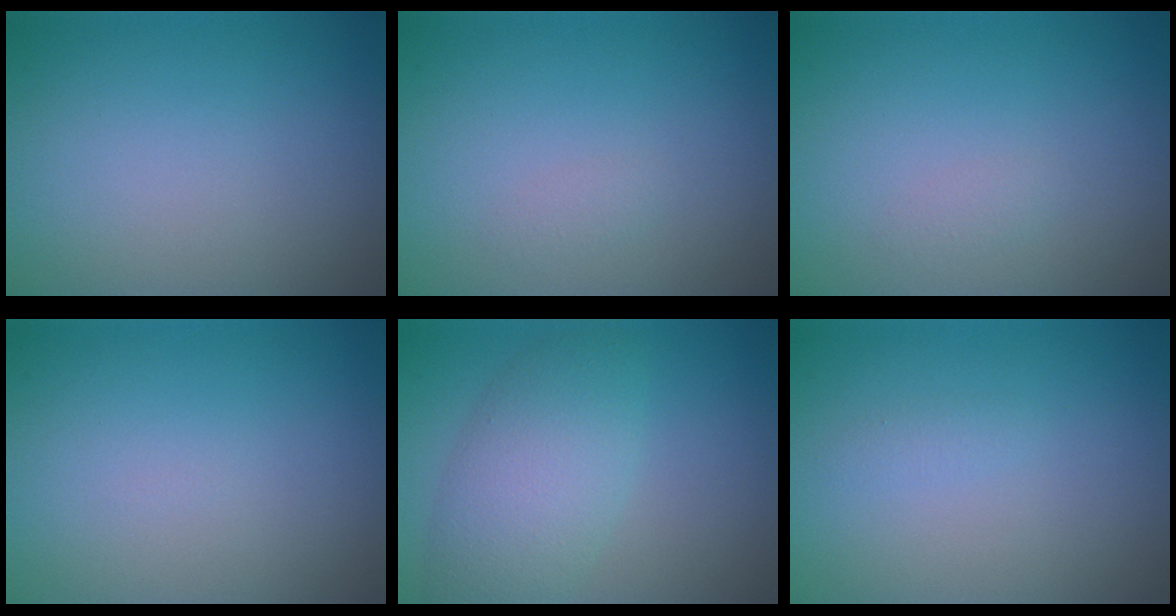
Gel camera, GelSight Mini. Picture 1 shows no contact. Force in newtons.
{"total": 0.6, "press": 0.6, "slide": 0.0}
{"total": 0.6, "press": 0.6, "slide": 0.0}
{"total": 0.0}
{"total": 5.5, "press": 5.5, "slide": 0.2}
{"total": 0.6, "press": 0.6, "slide": 0.0}